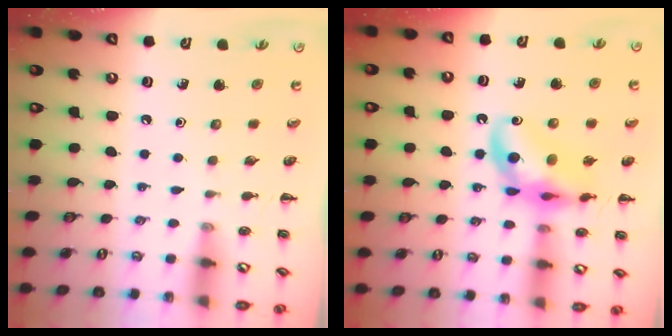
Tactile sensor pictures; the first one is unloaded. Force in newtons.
{"total": 13.3, "press": 13.0, "slide": 2.6}